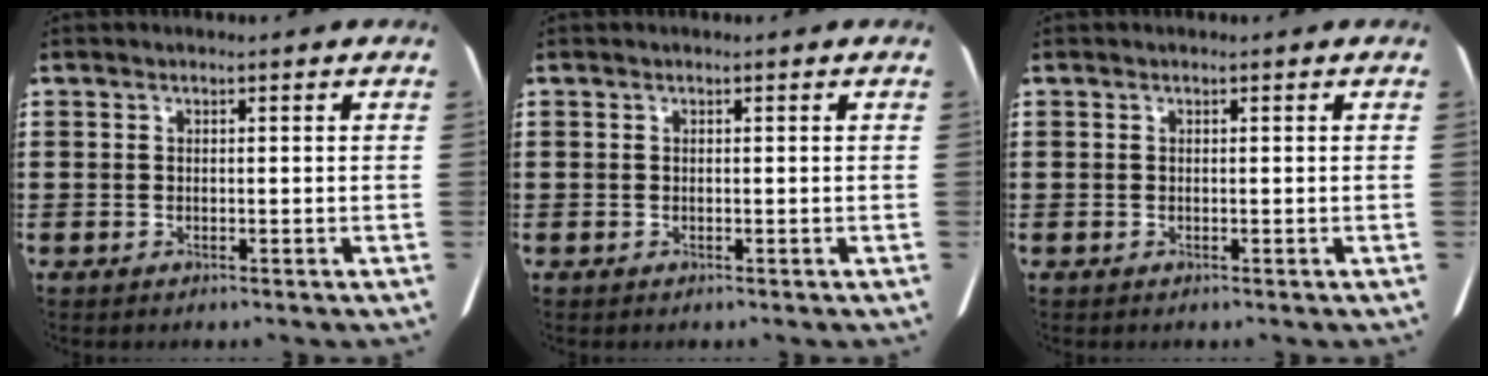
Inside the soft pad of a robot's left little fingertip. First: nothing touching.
{"total": 0.0}
{"total": 0.0}